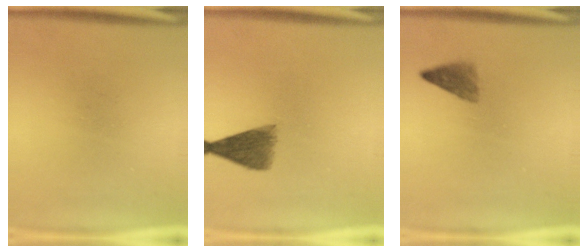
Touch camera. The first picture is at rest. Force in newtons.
{"total": 5.2}
{"total": 2.4}